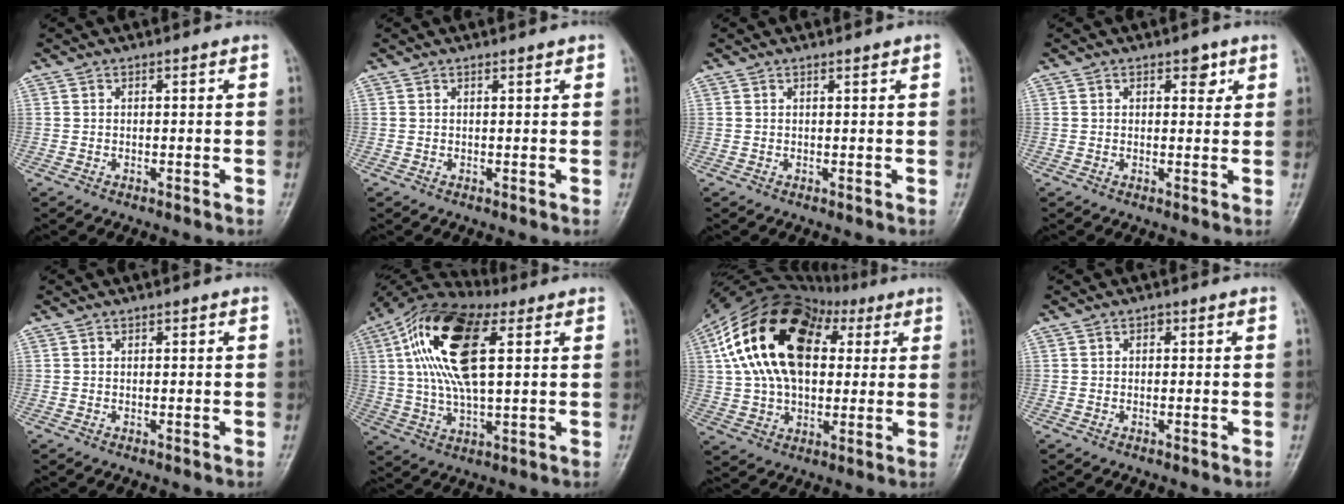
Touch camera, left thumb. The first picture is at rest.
{"total": 0.6, "force": [0.5, 0.2, 0.3], "torque": [-0.005, -0.002, 0.006]}
{"total": 0.8, "force": [0.6, 0.2, 0.5], "torque": [-0.006, -0.001, 0.008]}
{"total": 2.7, "force": [1.4, 1.7, 1.6], "torque": [0.001, -0.004, 0.016]}
{"total": 0.5, "force": [0.2, 0.4, 0.3], "torque": [0.001, 0.000, 0.003]}
{"total": 18.6, "force": [5.5, 8.0, 15.9], "torque": [-0.308, 0.013, 0.094]}
{"total": 23.3, "force": [5.8, 15.1, 16.7], "torque": [-0.294, 0.029, 0.096]}
{"total": 1.0, "force": [0.2, 0.8, 0.5], "torque": [0.002, 0.003, -0.001]}